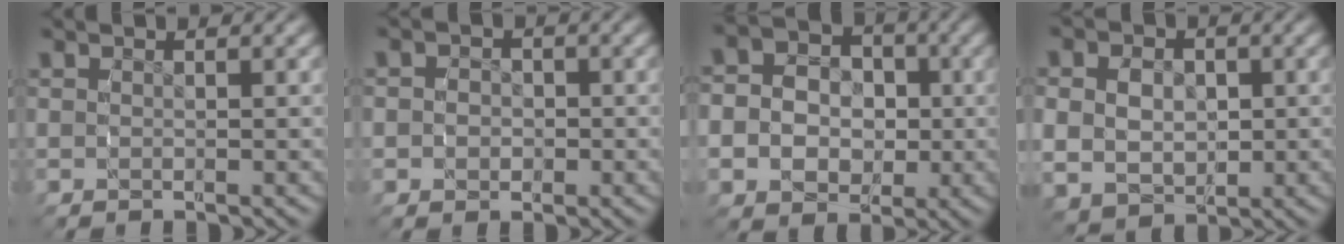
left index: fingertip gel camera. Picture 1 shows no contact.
{"total": 2.7, "force": [-0.5, 2.6, 0.8], "torque": [-0.016, -0.003, -0.014]}
{"total": 9.8, "force": [-1.2, 8.6, 4.4], "torque": [-0.095, -0.023, -0.029]}
{"total": 6.4, "force": [-0.5, 5.4, 3.4], "torque": [-0.081, -0.030, 0.003]}